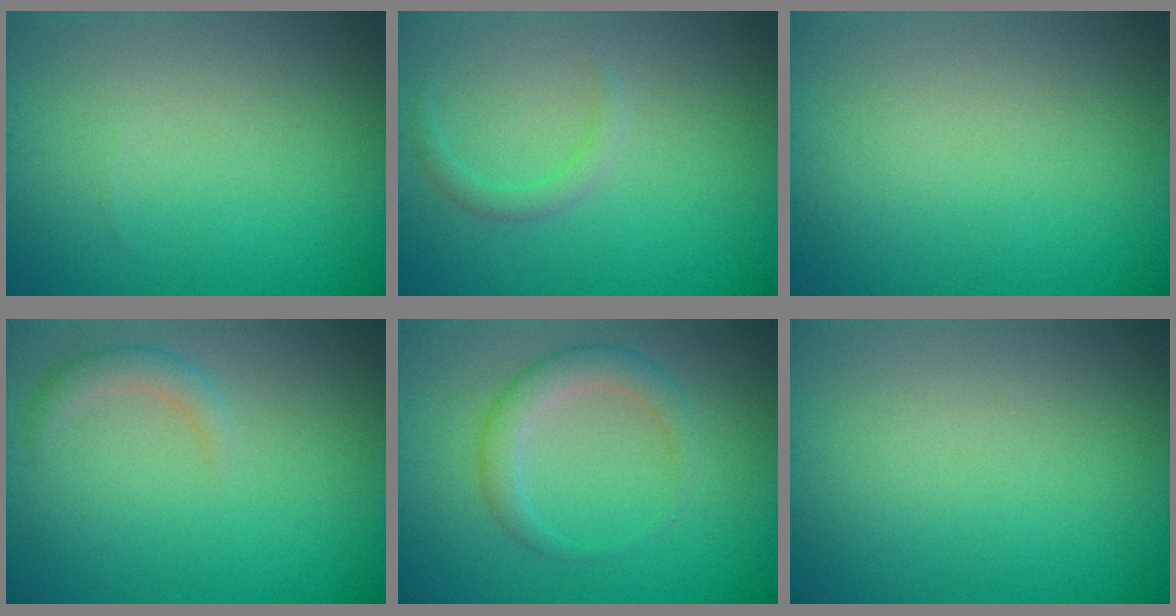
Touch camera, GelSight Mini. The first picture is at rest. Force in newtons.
{"total": 1.3, "press": 1.3, "slide": 0.1}
{"total": 0.0}
{"total": 1.6, "press": 1.6, "slide": 0.1}
{"total": 2.9, "press": 2.9, "slide": 0.1}
{"total": 0.0}